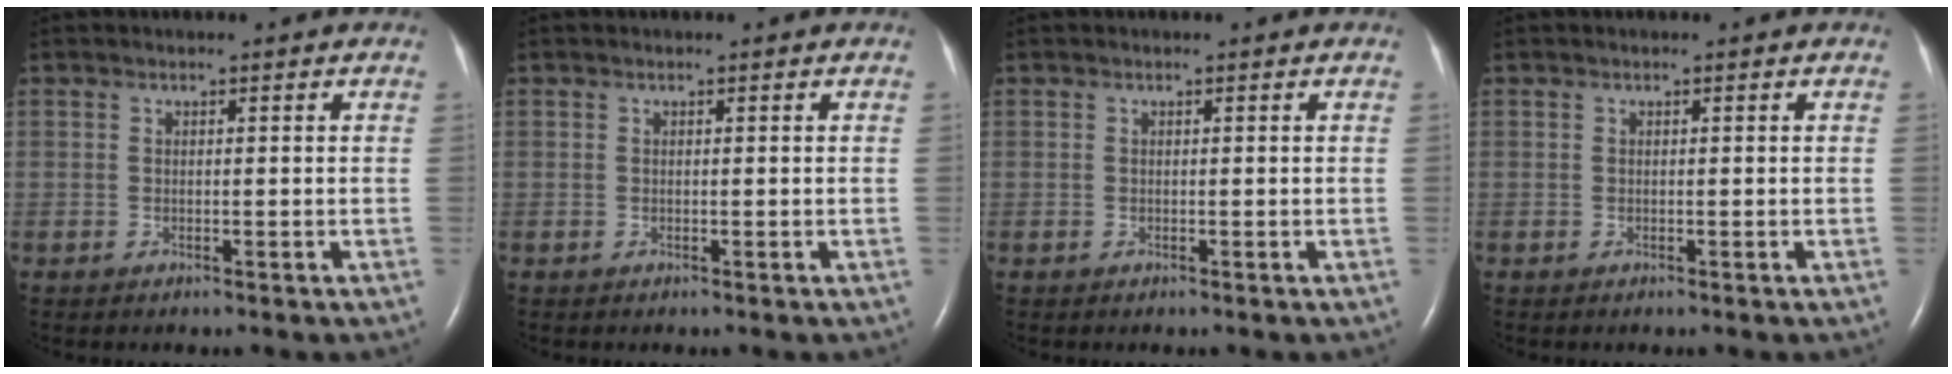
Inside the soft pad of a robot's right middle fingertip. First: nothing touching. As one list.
[{"total": 0.0}, {"total": 0.0}, {"total": 0.0}]